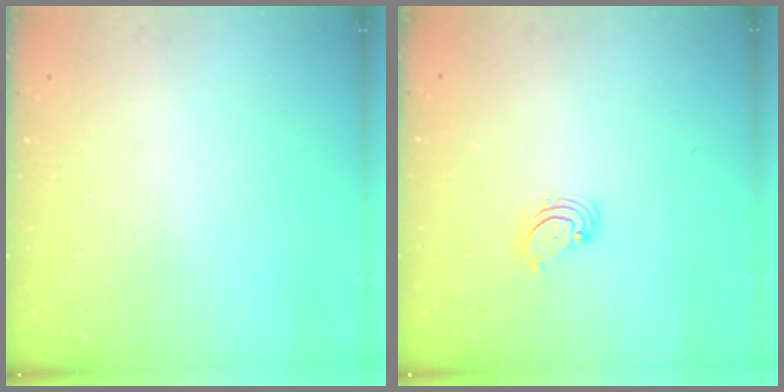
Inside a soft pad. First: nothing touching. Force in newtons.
{"total": 2.9, "press": 2.9, "slide": 0.4}